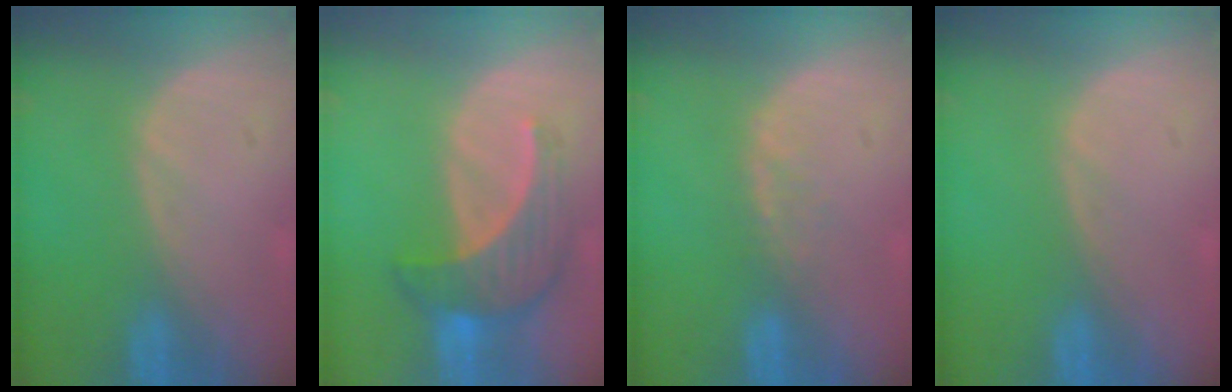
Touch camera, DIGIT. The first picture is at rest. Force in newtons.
{"total": 7.4, "press": 6.8, "slide": 2.8}
{"total": 1.4, "press": 1.4, "slide": 0.3}
{"total": 0.0}